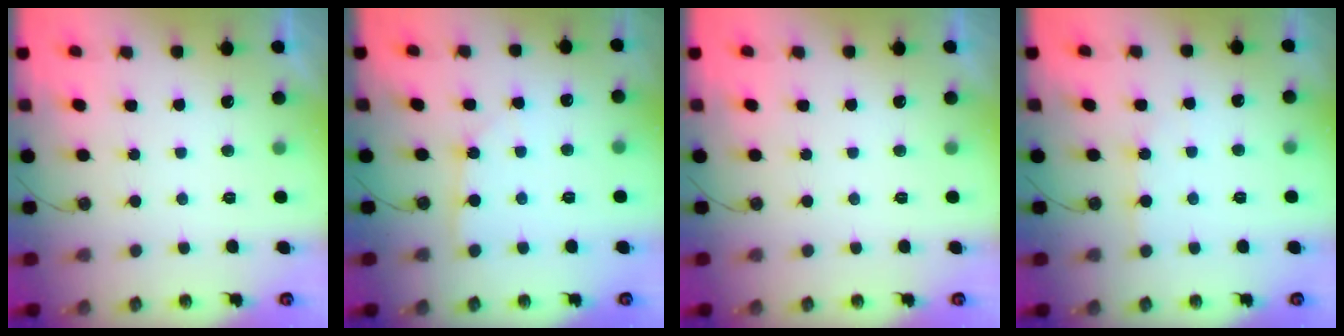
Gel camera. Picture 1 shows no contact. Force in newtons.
{"total": 1.8, "press": 1.7, "slide": 0.3}
{"total": 0.0}
{"total": 3.9, "press": 3.9, "slide": 0.5}